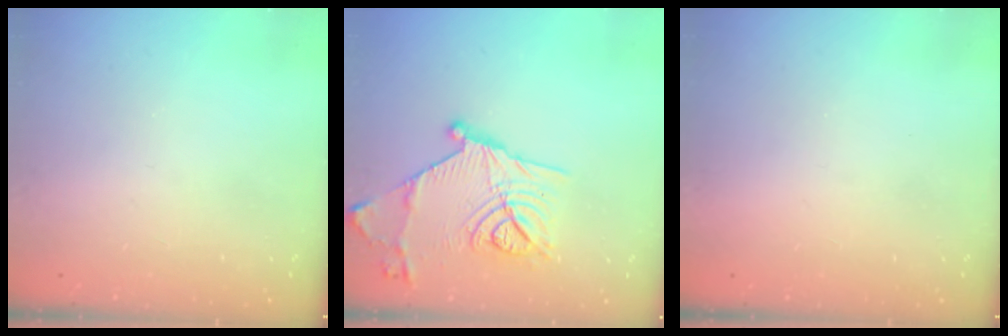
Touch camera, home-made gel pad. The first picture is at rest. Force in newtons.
{"total": 17.2, "press": 17.1, "slide": 1.9}
{"total": 1.5, "press": 1.5, "slide": 0.1}